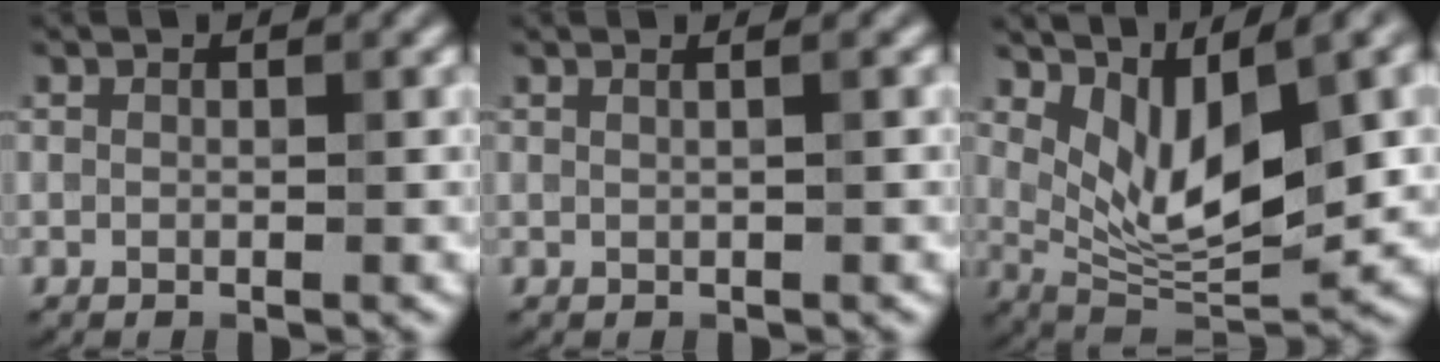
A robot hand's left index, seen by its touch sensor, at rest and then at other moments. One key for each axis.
{"total": 2.1, "fx": 1.0, "fy": 1.1, "fz": 1.6, "tx": 0.000, "ty": 0.001, "tz": -0.012}
{"total": 9.5, "fx": 2.4, "fy": 3.7, "fz": 8.4, "tx": -0.147, "ty": -0.011, "tz": 0.046}